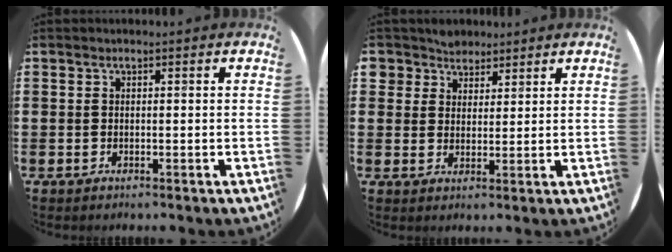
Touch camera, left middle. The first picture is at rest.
{"total": 4.0, "force": [3.4, 1.9, -0.3], "torque": [-0.009, 0.001, 0.066]}